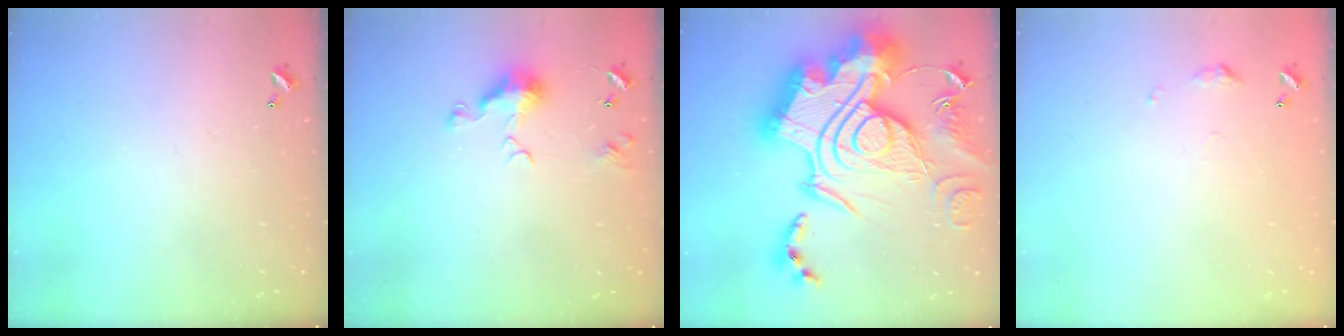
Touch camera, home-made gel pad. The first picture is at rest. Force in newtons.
{"total": 6.6, "press": 6.5, "slide": 1.0}
{"total": 0.7, "press": 0.7, "slide": 0.1}
{"total": 5.0, "press": 4.9, "slide": 0.8}